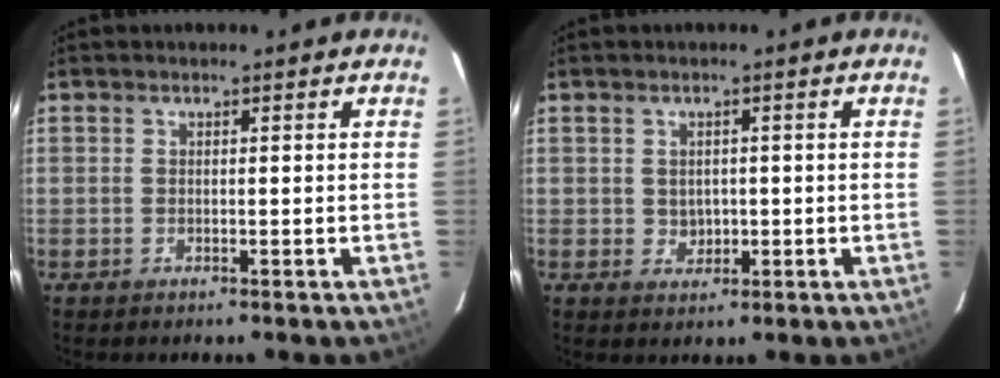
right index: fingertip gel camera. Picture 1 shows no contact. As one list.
[{"total": 2.5, "force": [0.0, 2.3, 1.0], "torque": [-0.015, 0.004, 0.007]}]